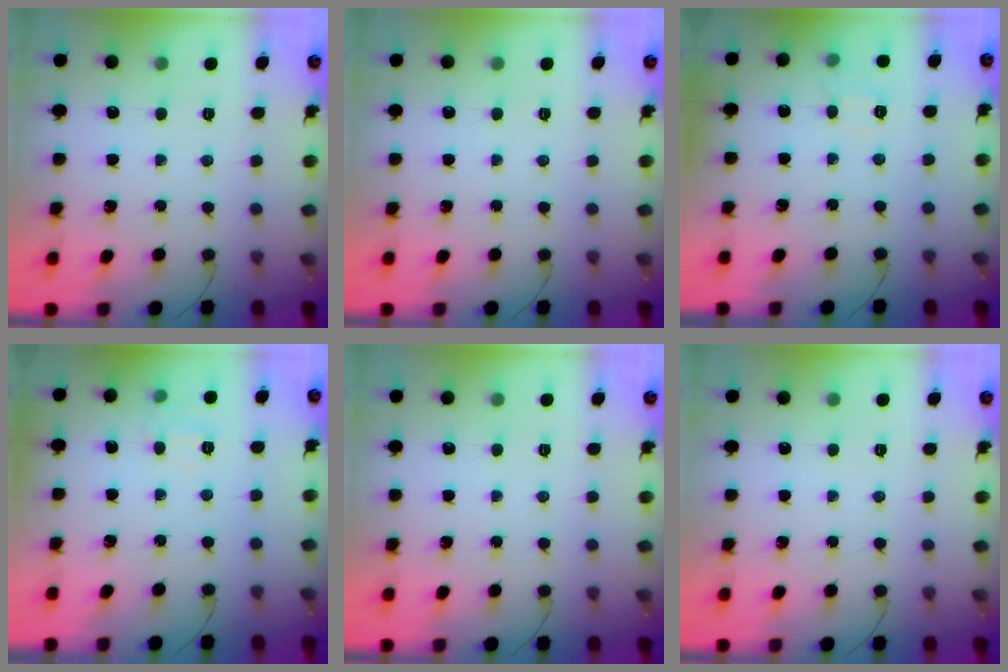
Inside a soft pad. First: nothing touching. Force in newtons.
{"total": 0.0}
{"total": 5.9, "press": 5.7, "slide": 1.2}
{"total": 5.1, "press": 4.9, "slide": 1.4}
{"total": 0.0}
{"total": 0.0}